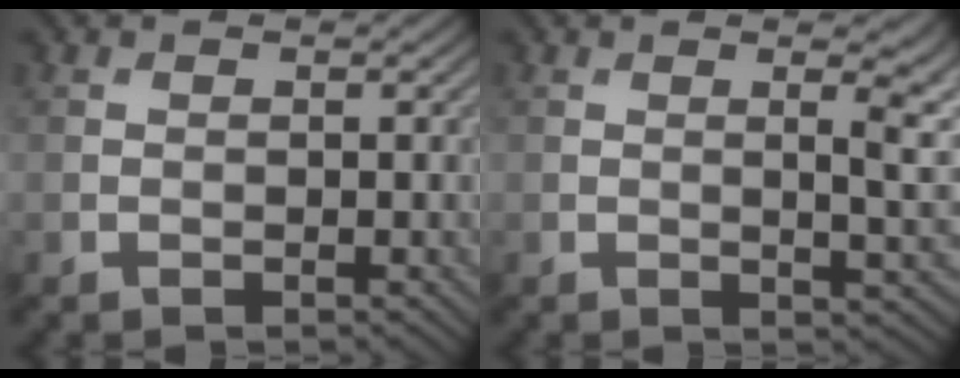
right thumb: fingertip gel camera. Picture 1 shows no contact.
{"total": 5.5, "force": [1.3, 1.9, 5.0], "torque": [-0.065, 0.002, 0.020]}